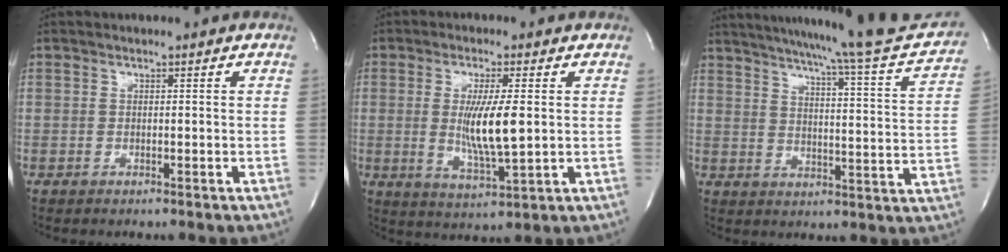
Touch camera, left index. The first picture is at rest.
{"total": 8.2, "force": [0.5, 0.8, 8.1], "torque": [-0.157, -0.020, 0.011]}
{"total": 23.6, "force": [21.5, 0.2, 9.7], "torque": [-0.147, -0.056, 0.269]}